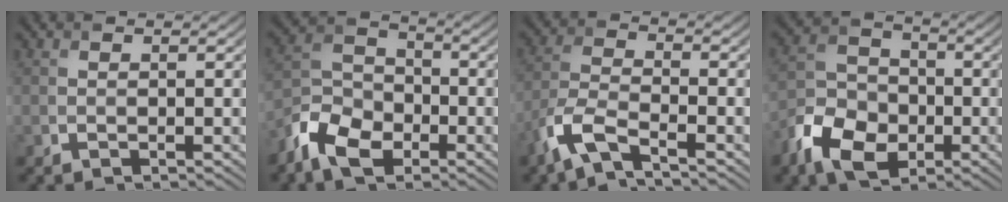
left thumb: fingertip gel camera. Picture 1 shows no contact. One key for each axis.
{"total": 8.5, "fx": -5.3, "fy": 4.9, "fz": 4.4, "tx": -0.103, "ty": -0.007, "tz": -0.123}
{"total": 6.1, "fx": -4.1, "fy": 1.6, "fz": 4.1, "tx": -0.098, "ty": -0.007, "tz": -0.100}
{"total": 9.2, "fx": -4.6, "fy": 6.2, "fz": 5.0, "tx": -0.114, "ty": -0.013, "tz": -0.104}